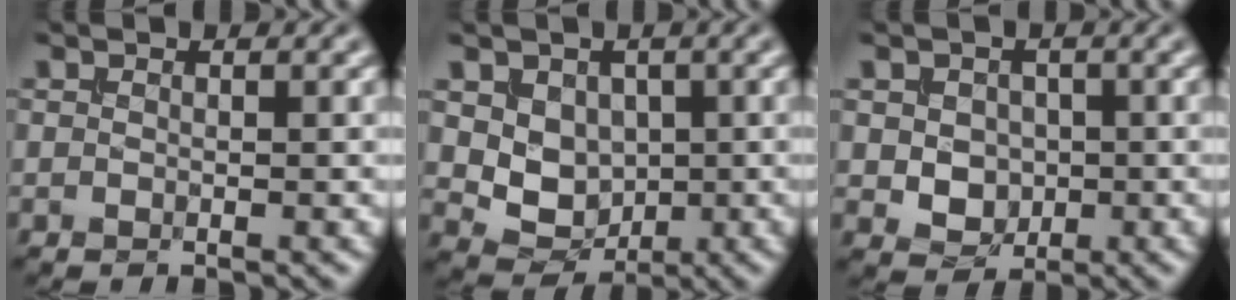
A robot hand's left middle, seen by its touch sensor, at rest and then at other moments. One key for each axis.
{"total": 4.3, "fx": 0.8, "fy": 3.6, "fz": 2.3, "tx": -0.045, "ty": -0.011, "tz": 0.019}
{"total": 2.9, "fx": -0.1, "fy": 2.4, "fz": 1.6, "tx": -0.029, "ty": -0.004, "tz": -0.001}